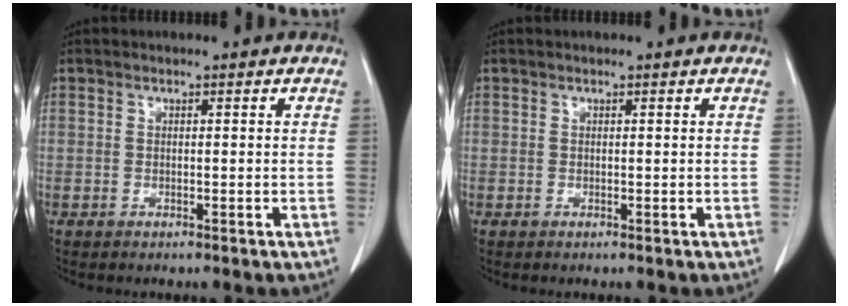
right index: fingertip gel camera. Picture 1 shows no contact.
{"total": 0.0}